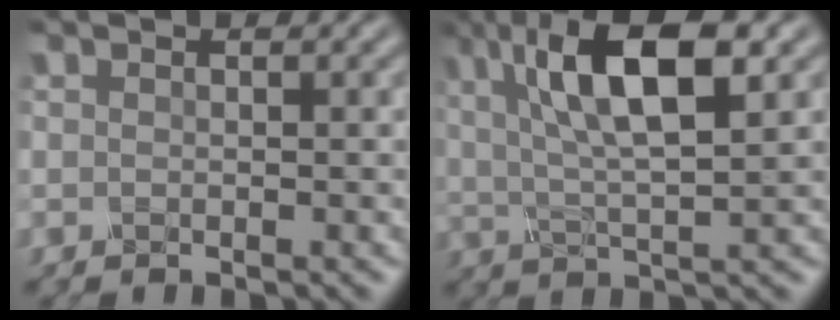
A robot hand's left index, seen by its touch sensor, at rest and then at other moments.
{"total": 9.7, "force": [3.4, 3.0, 8.6], "torque": [-0.154, 0.011, 0.055]}